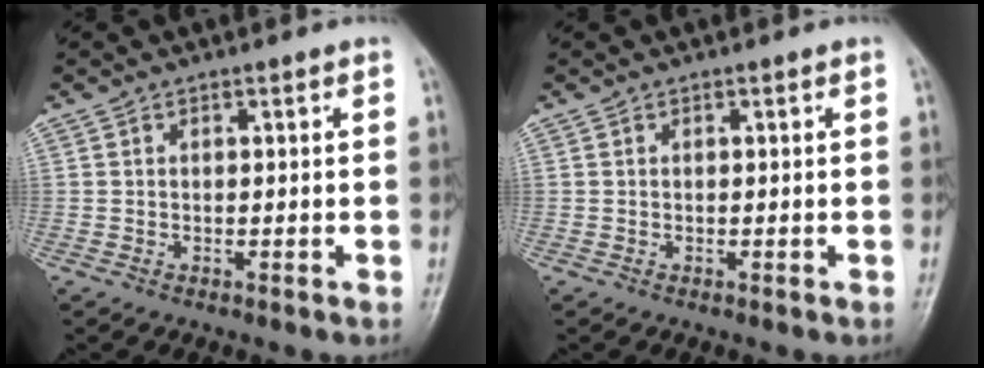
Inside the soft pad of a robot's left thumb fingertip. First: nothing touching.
{"total": 0.0}